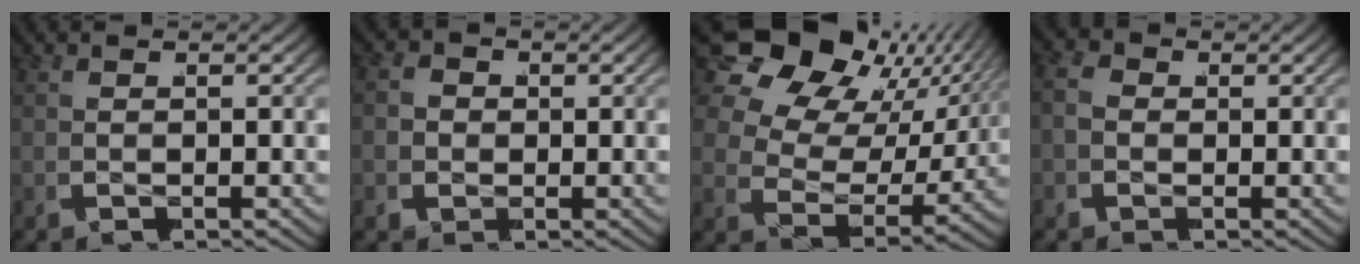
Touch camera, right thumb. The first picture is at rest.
{"total": 2.9, "force": [-0.1, 2.6, 1.2], "torque": [-0.025, -0.006, -0.004]}
{"total": 11.0, "force": [2.9, 7.3, 7.7], "torque": [-0.164, -0.001, 0.039]}
{"total": 2.5, "force": [-0.2, 2.1, 1.3], "torque": [-0.031, -0.003, -0.010]}